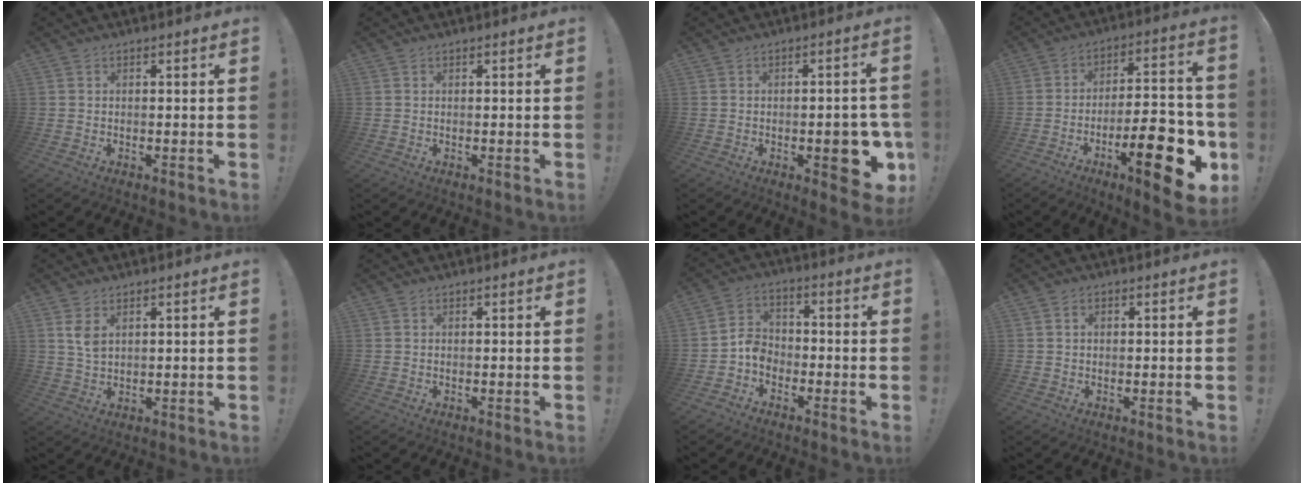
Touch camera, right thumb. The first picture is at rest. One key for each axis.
{"total": 0.0}
{"total": 10.8, "fx": -3.3, "fy": 4.3, "fz": 9.3, "tx": -0.090, "ty": 0.001, "tz": -0.047}
{"total": 20.4, "fx": -8.5, "fy": 6.5, "fz": 17.4, "tx": -0.236, "ty": 0.047, "tz": -0.122}
{"total": 4.4, "fx": 1.9, "fy": 2.3, "fz": 3.2, "tx": -0.045, "ty": -0.009, "tz": 0.032}
{"total": 0.0}
{"total": 6.8, "fx": -3.9, "fy": 4.8, "fz": 2.8, "tx": -0.056, "ty": 0.031, "tz": -0.070}
{"total": 1.1, "fx": 0.2, "fy": 1.0, "fz": 0.5, "tx": -0.004, "ty": 0.002, "tz": 0.002}